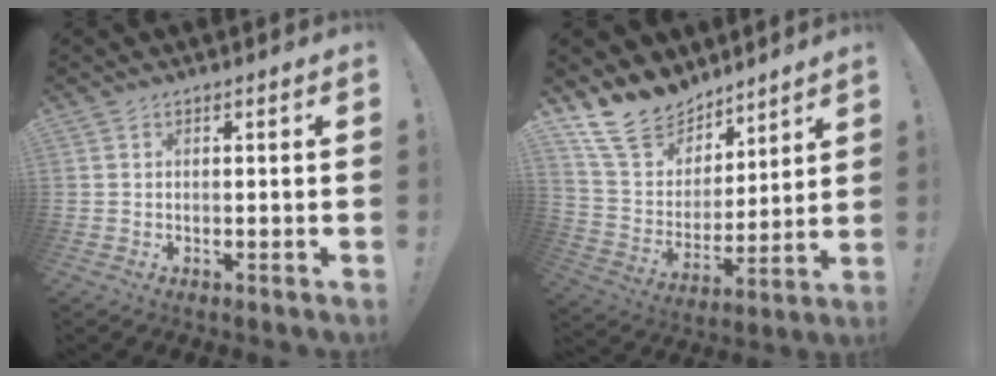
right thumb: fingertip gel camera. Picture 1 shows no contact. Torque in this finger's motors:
{"motor_torque": [0.46, 1.83, 0.42, 0.42, 0.03]}